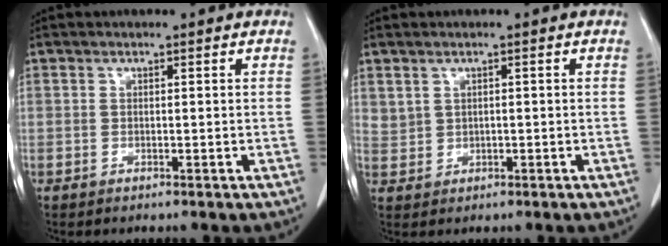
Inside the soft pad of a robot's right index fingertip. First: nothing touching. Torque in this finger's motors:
{"motor_torque": [0.02, 0.00, -0.01, 0.01]}